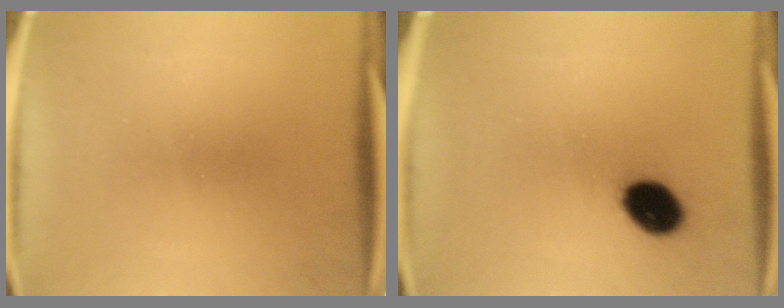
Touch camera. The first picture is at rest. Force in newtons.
{"total": 8.6}